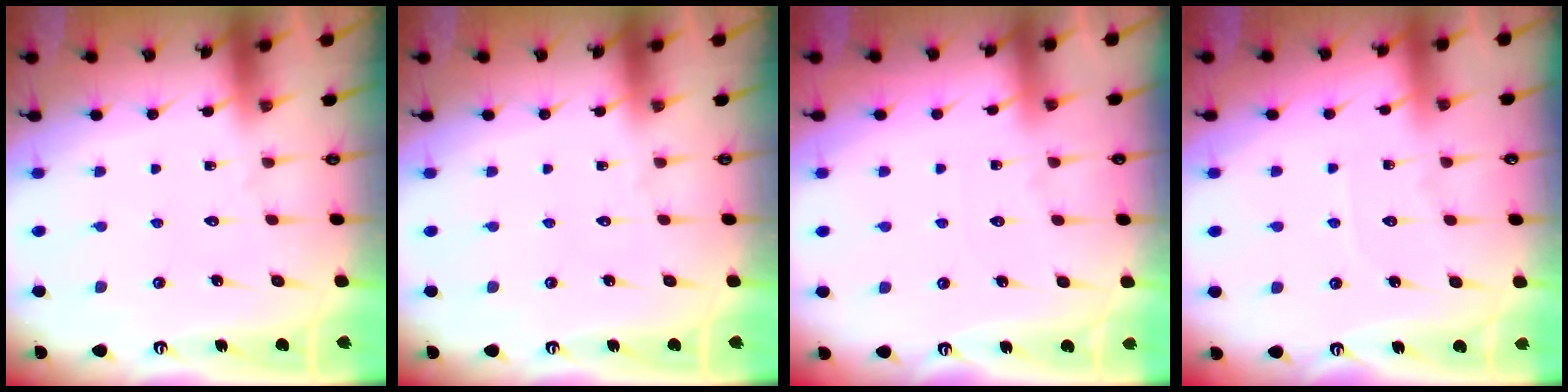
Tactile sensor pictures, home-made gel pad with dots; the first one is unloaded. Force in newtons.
{"total": 0.0}
{"total": 2.0, "press": 2.0, "slide": 0.3}
{"total": 2.3, "press": 2.3, "slide": 0.3}